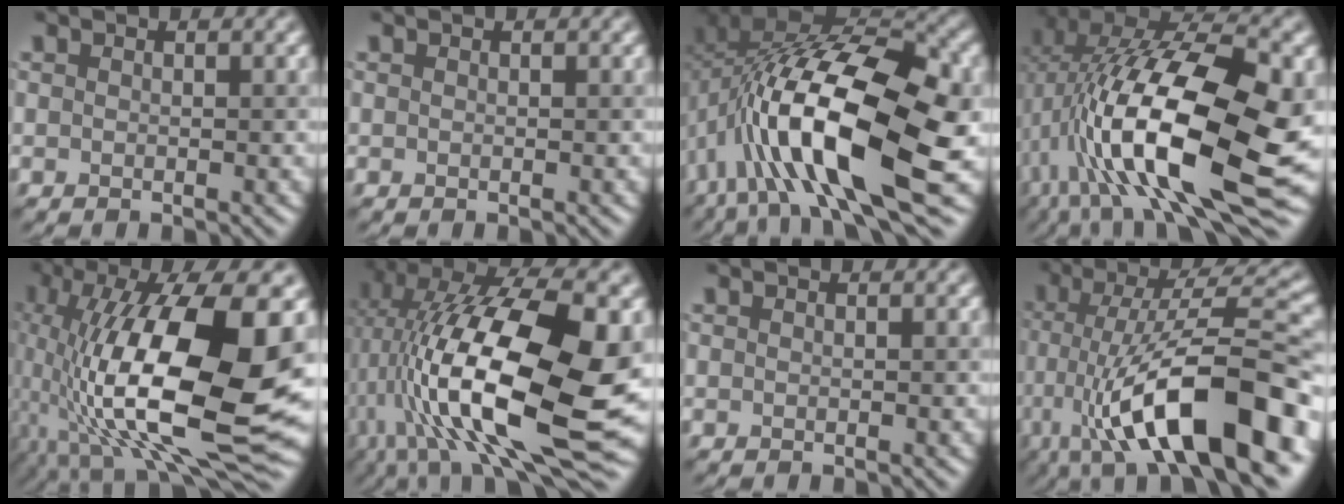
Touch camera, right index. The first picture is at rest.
{"total": 0.0}
{"total": 16.1, "force": [-3.4, 6.8, 14.2], "torque": [-0.247, 0.025, -0.057]}
{"total": 16.6, "force": [-1.2, 7.3, 14.8], "torque": [-0.259, 0.012, -0.017]}
{"total": 18.5, "force": [-1.3, 7.7, 16.7], "torque": [-0.317, 0.015, -0.023]}
{"total": 16.5, "force": [-0.5, 6.8, 15.0], "torque": [-0.254, 0.013, 0.000]}
{"total": 0.0}
{"total": 14.4, "force": [-4.6, 4.3, 12.9], "torque": [-0.195, 0.027, -0.068]}